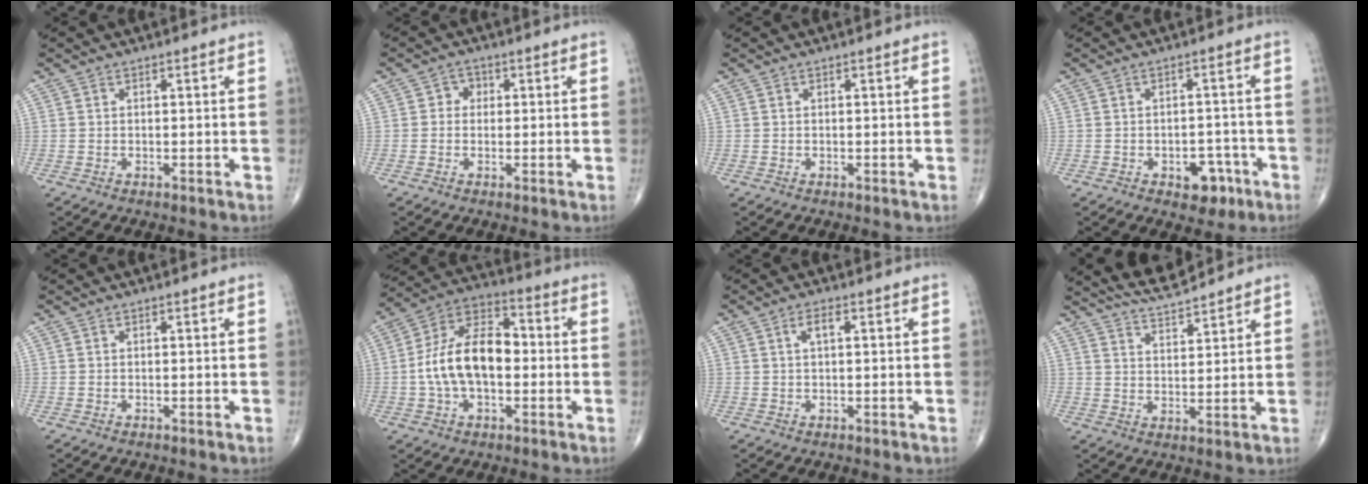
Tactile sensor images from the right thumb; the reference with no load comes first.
{"total": 2.4, "force": [0.2, 2.2, 1.0], "torque": [0.004, 0.007, -0.005]}
{"total": 0.0}
{"total": 5.5, "force": [-2.7, 3.6, 3.3], "torque": [-0.015, 0.022, -0.029]}
{"total": 0.0}
{"total": 15.3, "force": [-0.9, 8.9, 12.5], "torque": [-0.216, 0.039, -0.025]}
{"total": 2.3, "force": [0.7, 0.9, 2.0], "torque": [-0.037, 0.007, 0.012]}
{"total": 6.7, "force": [6.5, 0.5, 1.7], "torque": [-0.028, -0.033, 0.120]}